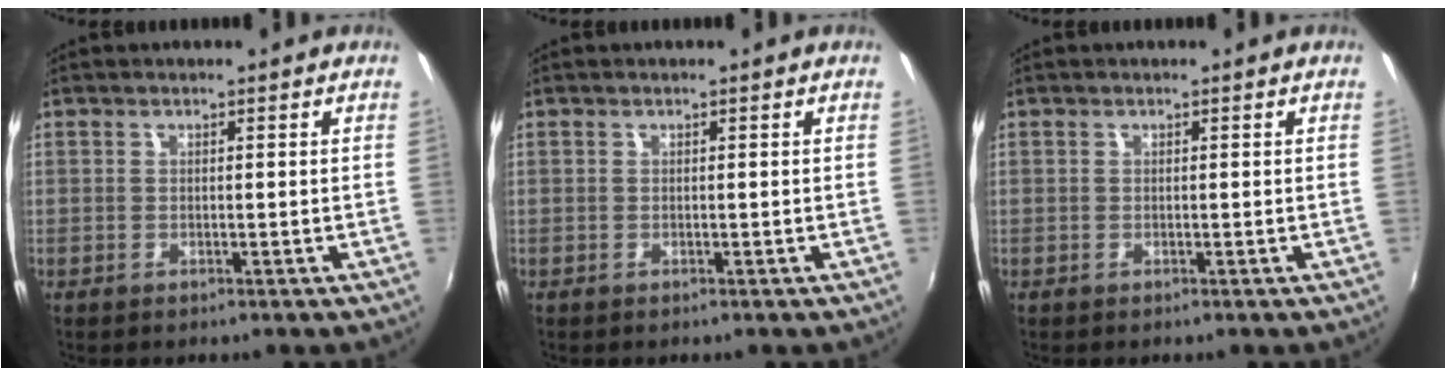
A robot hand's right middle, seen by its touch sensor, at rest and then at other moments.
{"total": 0.0}
{"total": 0.0}